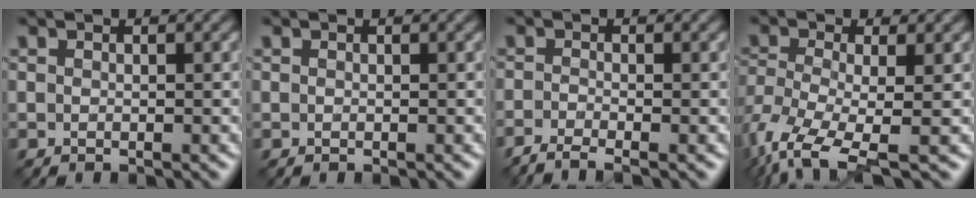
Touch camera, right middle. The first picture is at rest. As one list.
[{"total": 0.0}, {"total": 2.4, "force": [-2.0, 0.0, 1.3], "torque": [-0.033, -0.010, -0.050]}, {"total": 7.6, "force": [-4.4, 2.7, 5.6], "torque": [-0.128, -0.022, -0.093]}]